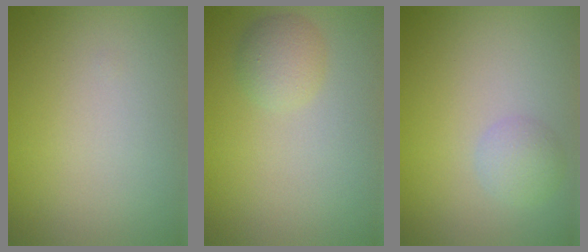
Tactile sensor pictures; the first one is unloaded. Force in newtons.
{"total": 2.0, "press": 2.0, "slide": 0.1}
{"total": 1.7, "press": 1.7, "slide": 0.1}